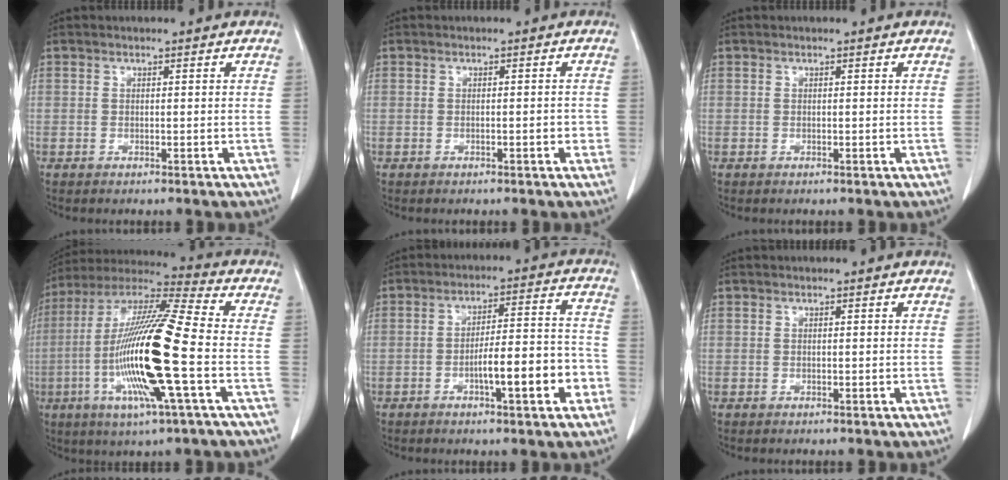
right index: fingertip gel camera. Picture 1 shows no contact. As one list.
[{"total": 1.2, "force": [-0.3, 0.5, 1.1], "torque": [-0.012, 0.004, 0.000]}, {"total": 0.0}, {"total": 19.8, "force": [-4.3, 0.8, 19.3], "torque": [-0.395, -0.012, -0.087]}, {"total": 9.9, "force": [-3.6, 1.6, 9.0], "torque": [-0.136, 0.021, -0.048]}, {"total": 0.0}]